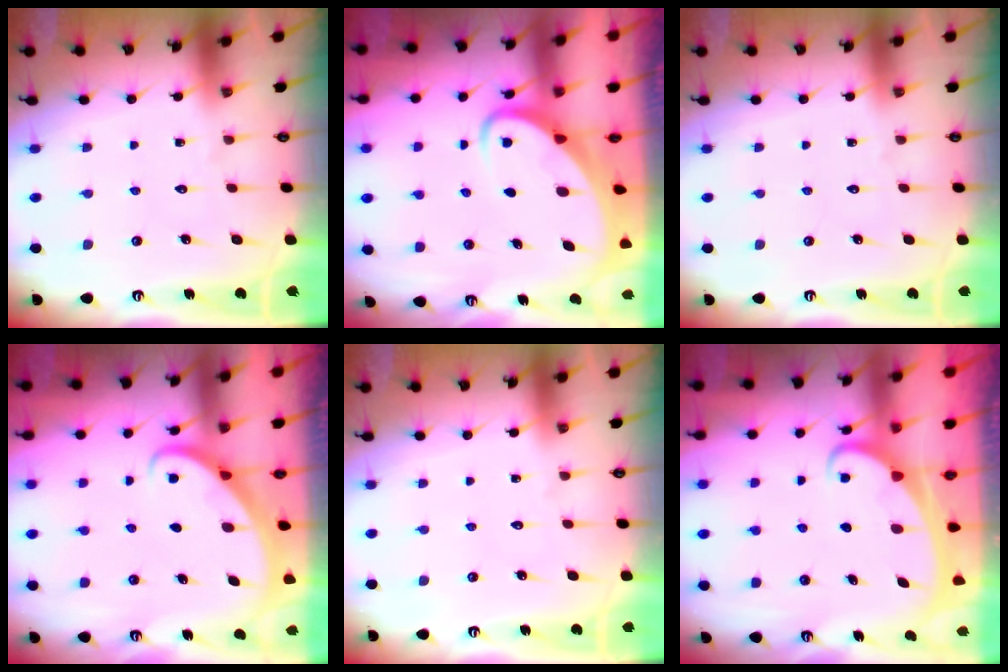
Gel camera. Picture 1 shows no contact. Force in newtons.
{"total": 3.8, "press": 3.8, "slide": 0.5}
{"total": 0.0}
{"total": 2.7, "press": 2.7, "slide": 0.2}
{"total": 0.0}
{"total": 2.0, "press": 2.0, "slide": 0.2}